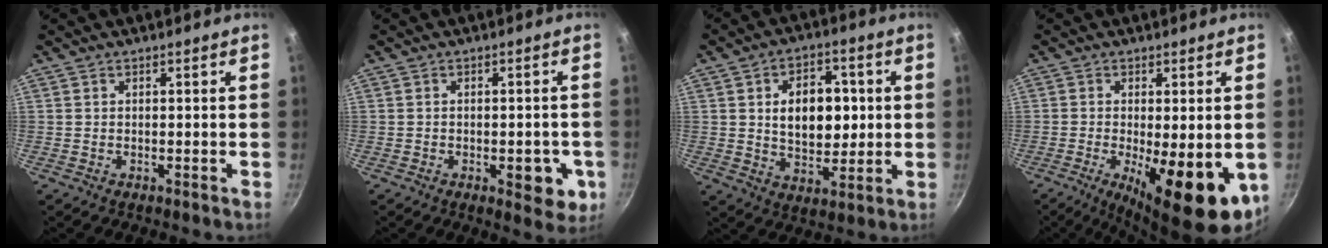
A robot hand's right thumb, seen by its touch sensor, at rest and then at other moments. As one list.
[{"total": 7.0, "force": [-2.0, 3.5, 5.7], "torque": [-0.041, 0.005, -0.024]}, {"total": 12.8, "force": [1.7, 8.5, 9.4], "torque": [-0.102, -0.002, 0.029]}, {"total": 14.9, "force": [-3.8, 5.0, 13.5], "torque": [-0.183, -0.012, -0.045]}]